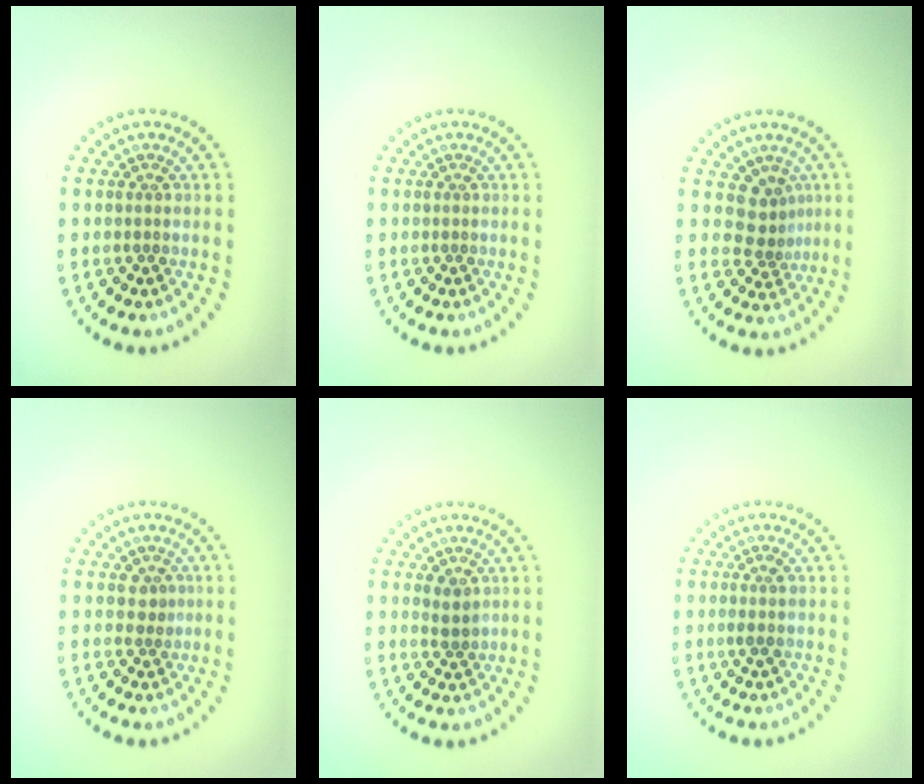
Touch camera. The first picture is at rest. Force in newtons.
{"total": 0.0}
{"total": 2.7, "press": 1.8, "slide": 2.0}
{"total": 1.2, "press": 1.0, "slide": 0.6}
{"total": 1.0, "press": 0.8, "slide": 0.7}
{"total": 1.0, "press": 0.9, "slide": 0.5}